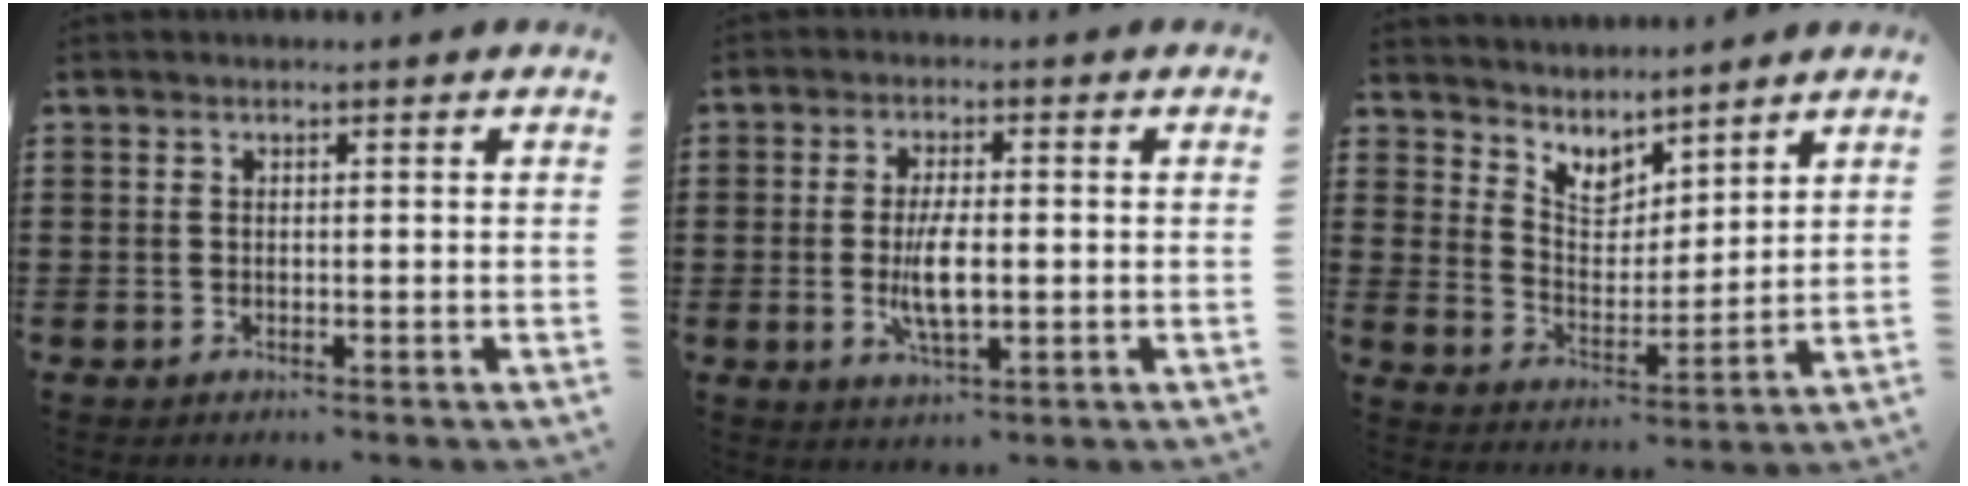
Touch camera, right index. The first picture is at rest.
{"total": 6.3, "force": [-0.8, 2.2, 5.8], "torque": [-0.121, -0.007, -0.020]}
{"total": 4.9, "force": [4.3, 2.3, 0.5], "torque": [-0.036, -0.026, 0.078]}